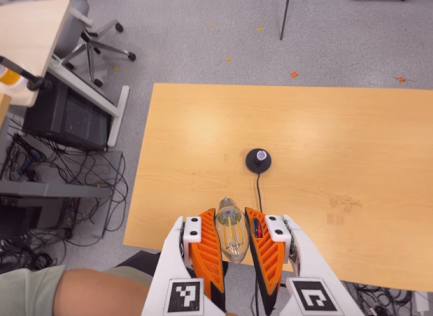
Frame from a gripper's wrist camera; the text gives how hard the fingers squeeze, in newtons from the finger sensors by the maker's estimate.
{"total": 21.1, "left": 24.0, "right": 18.2}